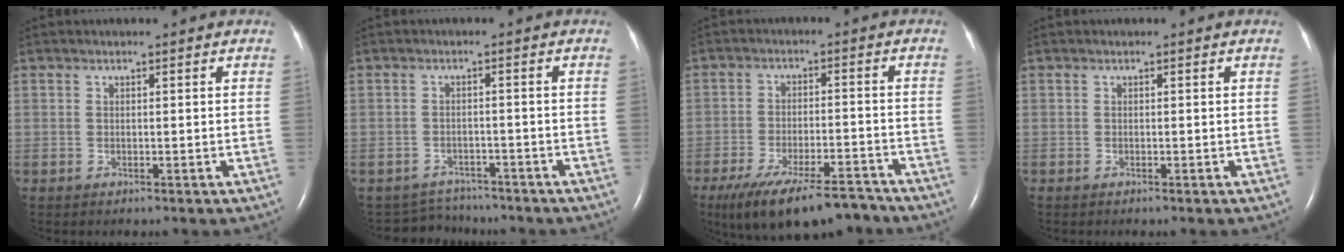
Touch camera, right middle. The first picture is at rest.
{"total": 4.4, "force": [-4.1, 1.1, -1.2], "torque": [0.010, 0.009, -0.062]}
{"total": 14.2, "force": [-11.3, 3.5, 7.8], "torque": [-0.127, -0.008, -0.181]}
{"total": 0.0}